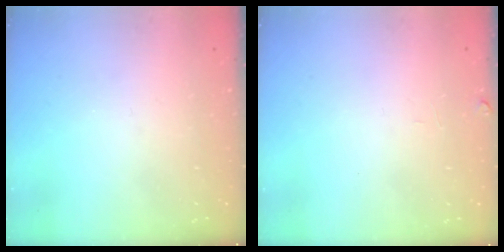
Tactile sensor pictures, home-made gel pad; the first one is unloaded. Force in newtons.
{"total": 1.3, "press": 1.2, "slide": 0.5}